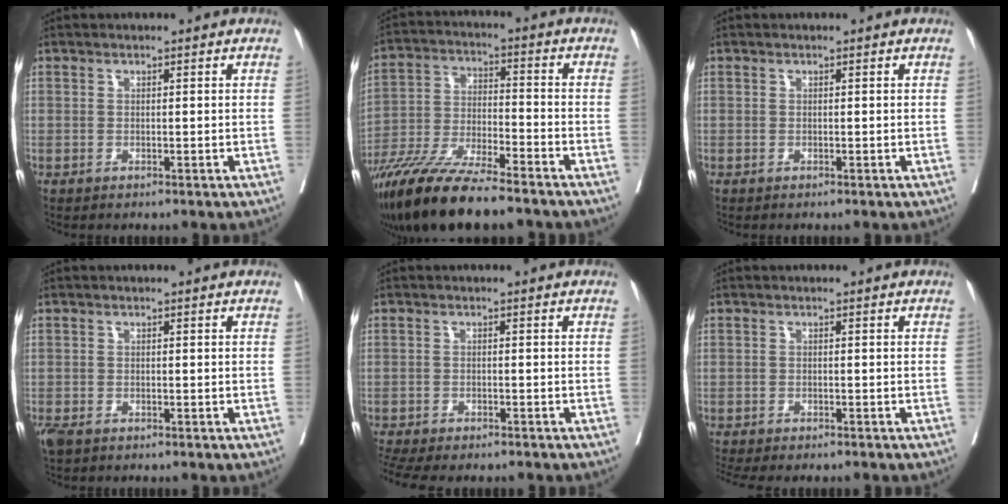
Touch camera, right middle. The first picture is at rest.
{"total": 15.5, "force": [-12.2, 2.0, 9.3], "torque": [-0.193, -0.038, -0.222]}
{"total": 0.0}
{"total": 3.0, "force": [-2.0, 1.5, 1.6], "torque": [-0.040, -0.010, -0.035]}
{"total": 10.2, "force": [-8.8, 2.7, 4.6], "torque": [-0.098, -0.007, -0.122]}
{"total": 8.0, "force": [-7.1, 1.5, 3.4], "torque": [-0.050, -0.009, -0.098]}